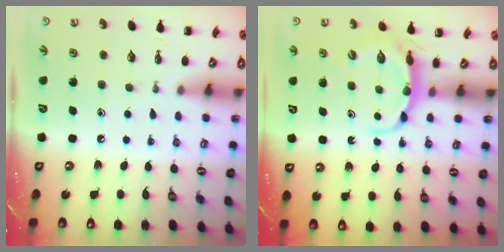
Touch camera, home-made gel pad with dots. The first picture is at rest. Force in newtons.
{"total": 5.9, "press": 5.8, "slide": 1.0}